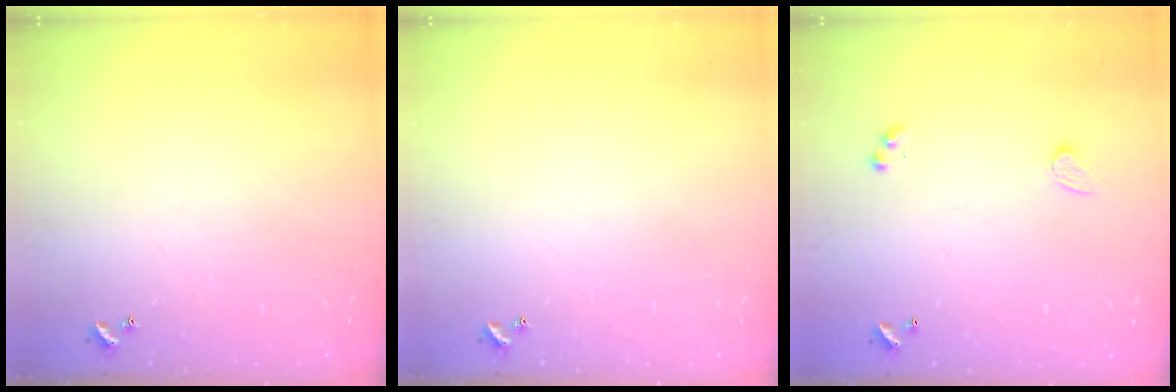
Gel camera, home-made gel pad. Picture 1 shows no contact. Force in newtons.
{"total": 0.0}
{"total": 1.8, "press": 1.3, "slide": 1.2}